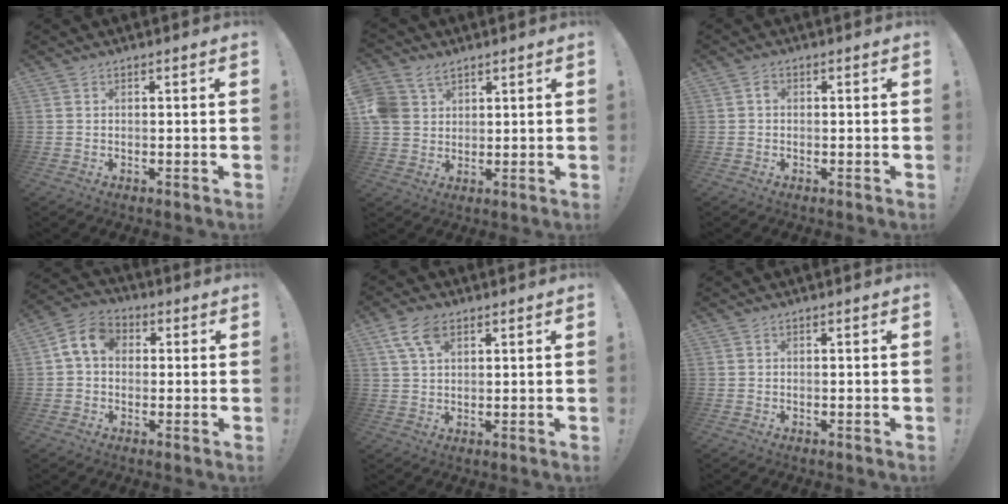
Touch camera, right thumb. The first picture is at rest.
{"total": 8.0, "force": [4.5, 6.0, 2.8], "torque": [-0.056, -0.016, 0.091]}
{"total": 1.2, "force": [-0.3, 1.0, 0.6], "torque": [-0.010, 0.005, -0.007]}
{"total": 9.2, "force": [1.7, 6.9, 5.8], "torque": [-0.109, 0.016, 0.037]}
{"total": 7.6, "force": [3.6, 4.4, 5.1], "torque": [-0.092, 0.001, 0.072]}
{"total": 0.0}